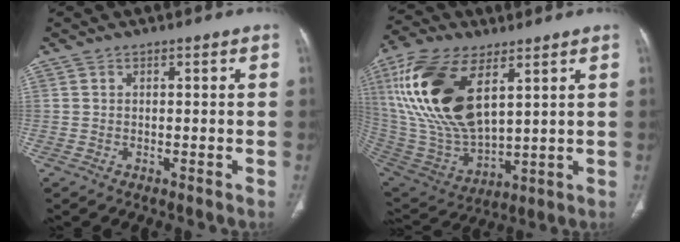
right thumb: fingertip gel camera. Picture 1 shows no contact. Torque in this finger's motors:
{"motor_torque": [-1.42, 2.68, 1.84, 0.93, 0.81]}